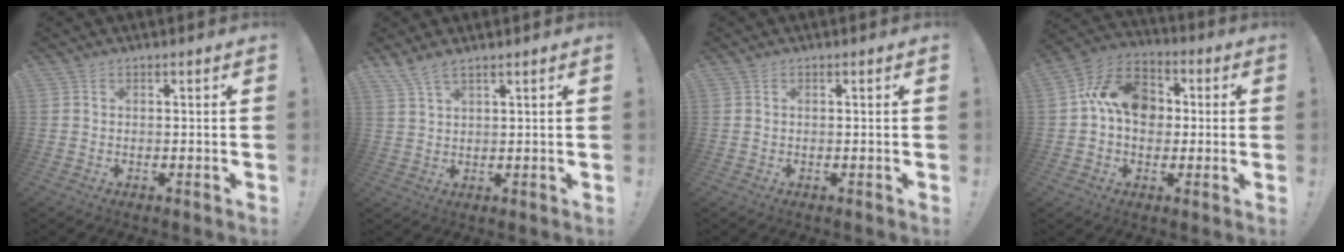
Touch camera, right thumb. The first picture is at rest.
{"total": 4.2, "force": [3.4, 0.7, 2.4], "torque": [-0.056, -0.015, 0.064]}
{"total": 0.0}
{"total": 15.5, "force": [2.4, 11.8, 9.7], "torque": [-0.156, 0.018, 0.047]}